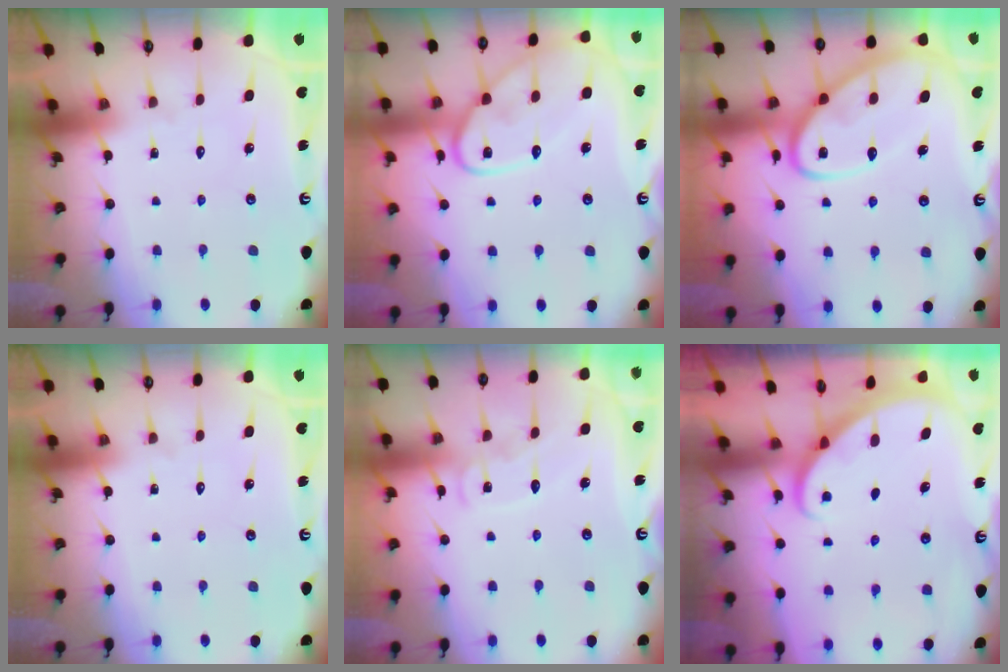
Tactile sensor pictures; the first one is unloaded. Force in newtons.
{"total": 14.2, "press": 14.1, "slide": 1.0}
{"total": 13.1, "press": 13.1, "slide": 1.1}
{"total": 0.0}
{"total": 7.4, "press": 7.4, "slide": 0.7}
{"total": 1.9, "press": 1.9, "slide": 0.1}